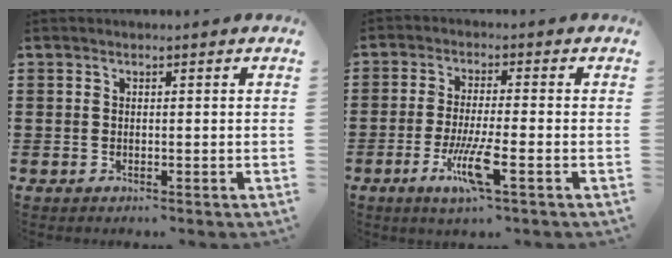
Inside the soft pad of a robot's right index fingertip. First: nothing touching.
{"total": 7.2, "force": [-3.0, 0.8, 6.5], "torque": [-0.129, -0.016, -0.056]}